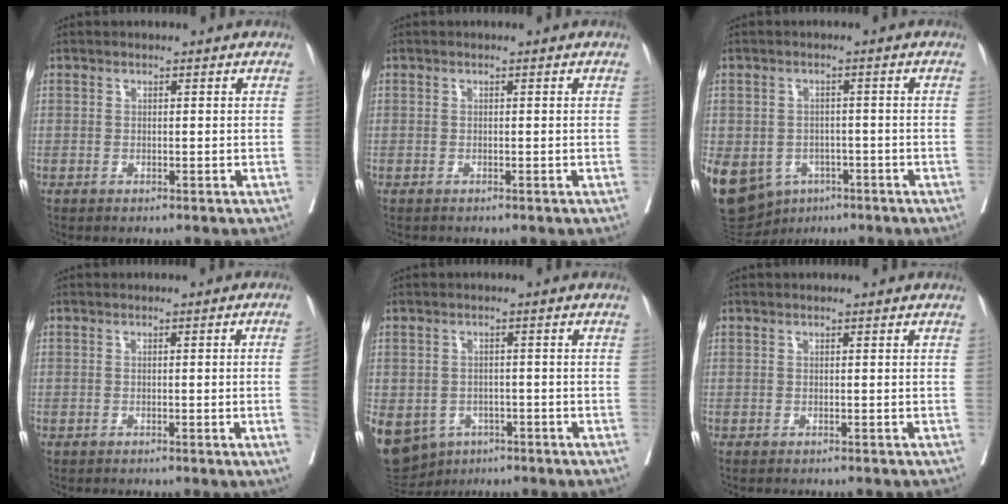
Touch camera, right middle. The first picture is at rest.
{"total": 0.0}
{"total": 24.3, "force": [-10.0, 19.6, 10.3], "torque": [-0.345, -0.012, -0.134]}
{"total": 2.8, "force": [-0.5, -0.8, 2.6], "torque": [-0.034, 0.001, -0.004]}
{"total": 19.9, "force": [-8.6, 16.1, 7.9], "torque": [-0.267, -0.007, -0.114]}
{"total": 1.3, "force": [-1.2, 0.2, 0.5], "torque": [-0.003, 0.000, -0.017]}